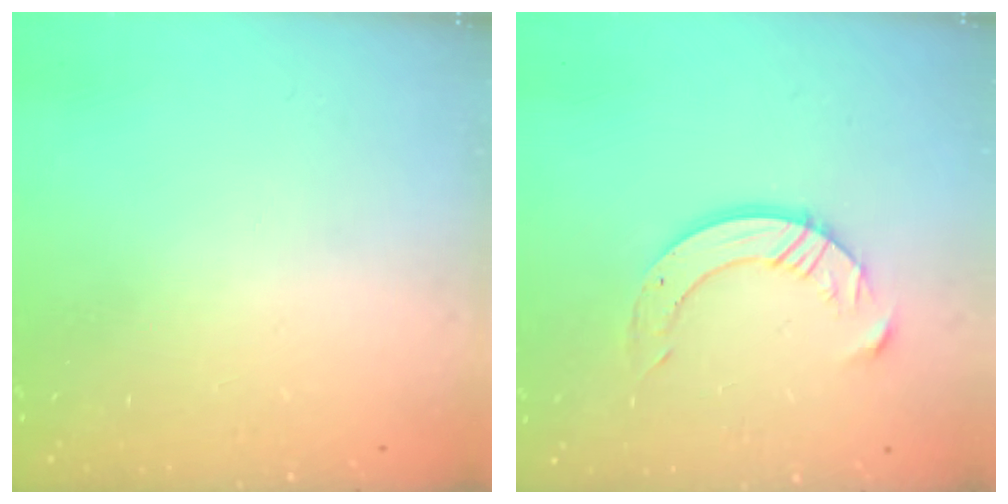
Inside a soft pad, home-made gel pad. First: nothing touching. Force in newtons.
{"total": 9.2, "press": 9.2, "slide": 0.7}